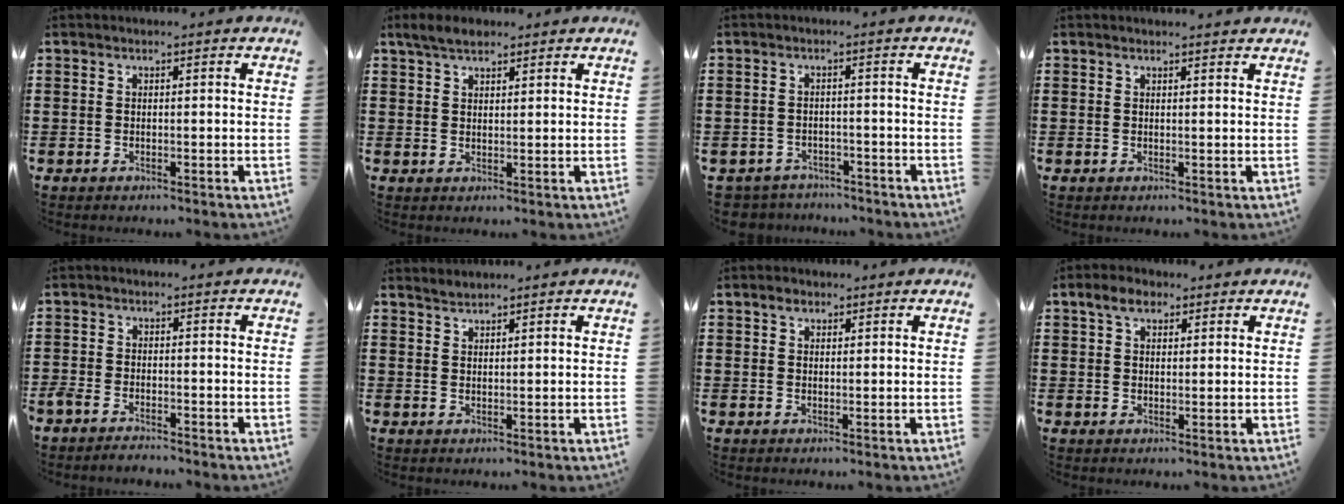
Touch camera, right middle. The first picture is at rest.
{"total": 2.7, "force": [2.3, 0.9, 1.2], "torque": [-0.021, 0.002, 0.042]}
{"total": 2.8, "force": [-2.8, 0.5, -0.3], "torque": [-0.002, -0.002, -0.063]}
{"total": 0.9, "force": [0.9, -0.1, 0.2], "torque": [0.003, -0.006, 0.016]}
{"total": 2.4, "force": [-2.4, 0.4, 0.4], "torque": [-0.027, -0.004, -0.054]}
{"total": 1.3, "force": [1.3, -0.2, -0.1], "torque": [-0.001, 0.000, 0.026]}
{"total": 1.8, "force": [1.3, 1.0, 0.7], "torque": [-0.010, 0.001, 0.022]}
{"total": 3.7, "force": [2.5, 2.0, 2.0], "torque": [-0.038, 0.007, 0.043]}